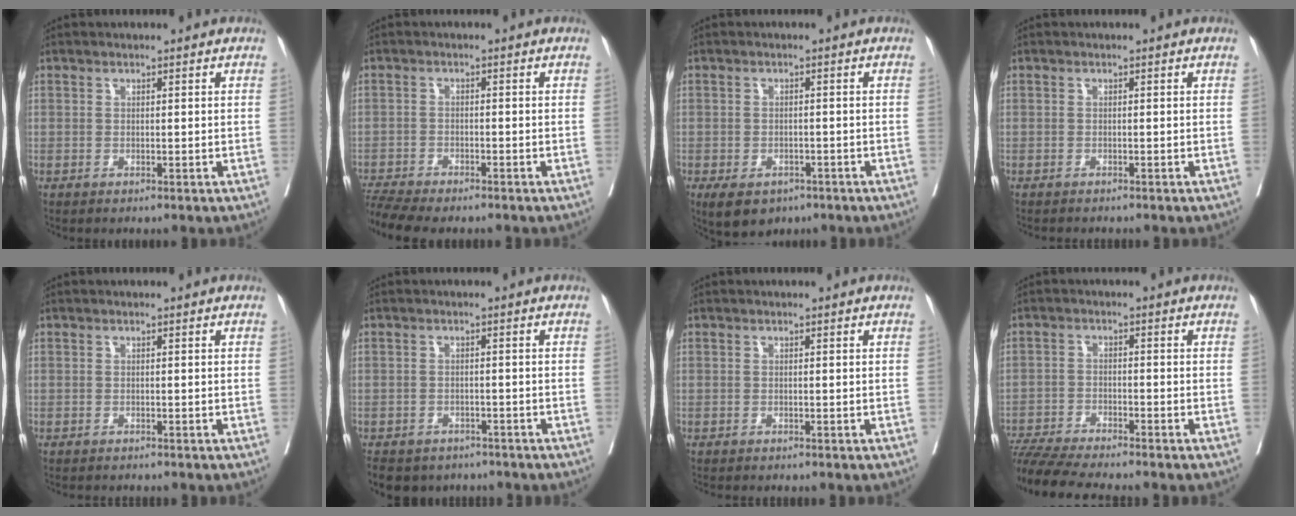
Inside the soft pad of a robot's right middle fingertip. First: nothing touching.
{"total": 7.7, "force": [-7.1, 0.6, 3.0], "torque": [-0.055, -0.008, -0.117]}
{"total": 6.3, "force": [-4.2, 3.8, 2.9], "torque": [-0.047, -0.005, -0.057]}
{"total": 2.1, "force": [-2.0, 0.2, 0.6], "torque": [-0.016, -0.006, -0.025]}
{"total": 3.2, "force": [-3.0, 0.5, 1.0], "torque": [-0.018, -0.008, -0.041]}
{"total": 9.8, "force": [-8.3, 4.7, 2.3], "torque": [-0.050, -0.002, -0.103]}
{"total": 2.5, "force": [-2.3, 0.3, 0.9], "torque": [-0.021, -0.007, -0.030]}
{"total": 10.9, "force": [-10.0, -0.1, 4.4], "torque": [-0.075, -0.017, -0.166]}